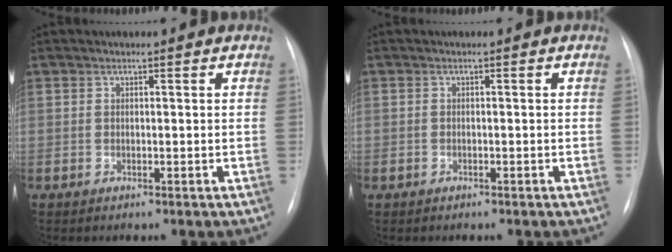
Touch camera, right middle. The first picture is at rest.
{"total": 0.7, "force": [-0.5, 0.5, 0.1], "torque": [-0.010, 0.002, -0.006]}